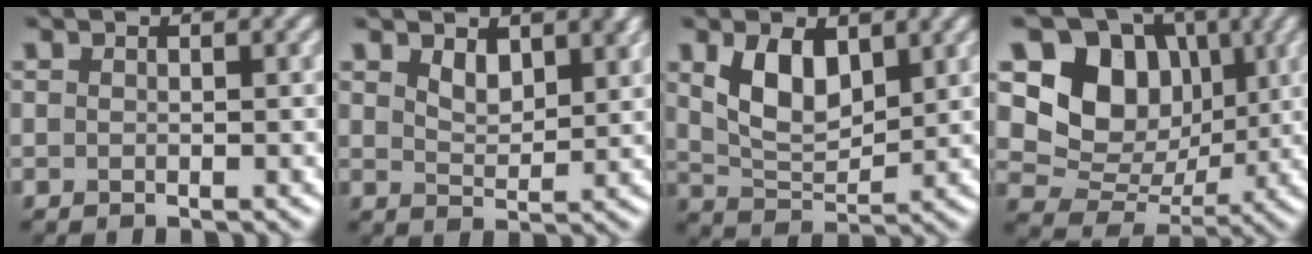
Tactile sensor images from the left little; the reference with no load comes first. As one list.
[{"total": 2.5, "force": [1.6, 1.3, 1.5], "torque": [-0.031, -0.007, 0.033]}, {"total": 5.0, "force": [2.0, 2.7, 3.7], "torque": [-0.083, -0.004, 0.042]}, {"total": 9.8, "force": [2.9, 7.7, 5.3], "torque": [-0.095, -0.012, 0.038]}]